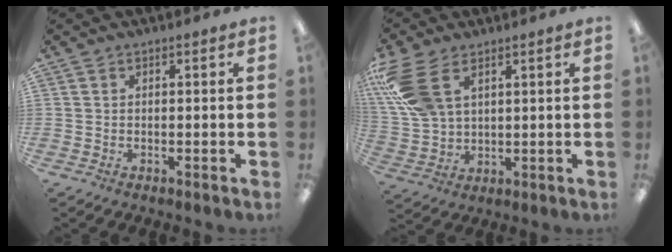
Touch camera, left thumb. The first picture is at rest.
{"total": 13.7, "force": [6.3, 8.1, 9.1], "torque": [-0.215, -0.010, 0.120]}